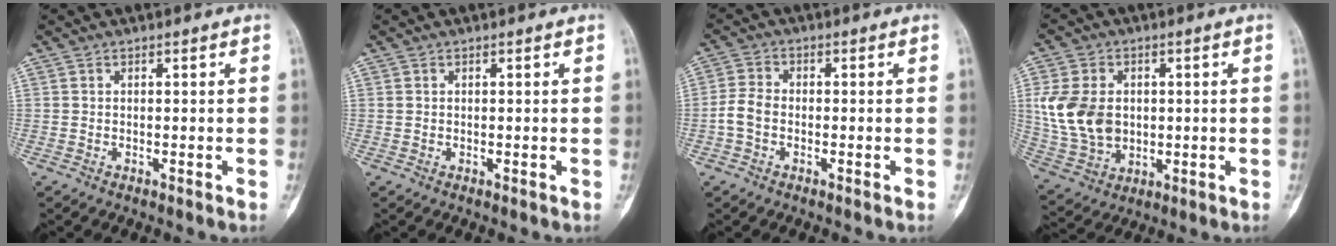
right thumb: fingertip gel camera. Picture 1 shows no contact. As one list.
[{"total": 0.0}, {"total": 4.0, "force": [-1.1, 2.8, 2.7], "torque": [-0.058, 0.013, -0.028]}, {"total": 13.1, "force": [1.3, 9.8, 8.6], "torque": [-0.154, -0.002, 0.039]}]